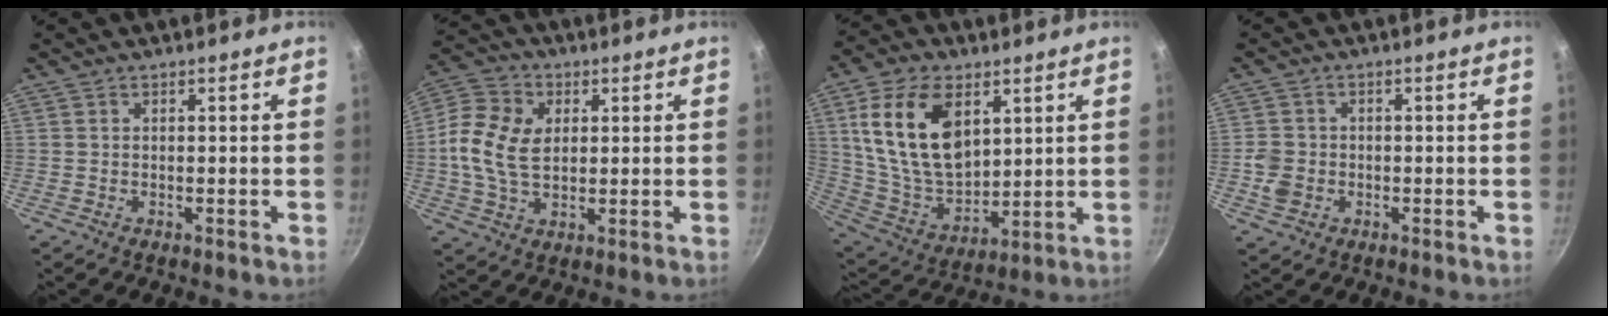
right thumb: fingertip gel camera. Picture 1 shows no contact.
{"total": 12.3, "force": [1.3, 8.4, 8.9], "torque": [-0.173, 0.009, 0.020]}
{"total": 19.3, "force": [6.6, 11.3, 14.2], "torque": [-0.244, -0.026, 0.133]}
{"total": 4.2, "force": [-1.0, 3.5, 2.0], "torque": [-0.034, 0.008, -0.016]}